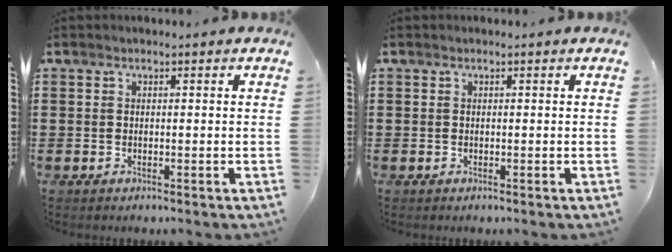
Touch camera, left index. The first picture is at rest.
{"total": 0.0}